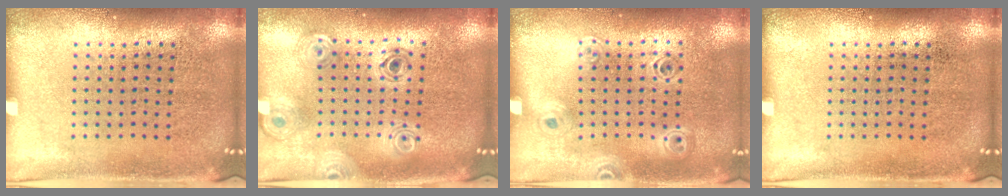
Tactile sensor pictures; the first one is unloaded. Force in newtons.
{"total": 0.9, "press": 0.9, "slide": 0.2}
{"total": 1.0, "press": 1.0, "slide": 0.0}
{"total": 0.0}